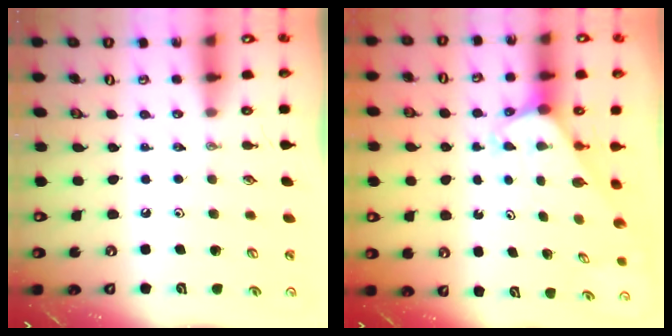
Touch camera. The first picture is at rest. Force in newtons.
{"total": 1.9, "press": 1.9, "slide": 0.1}